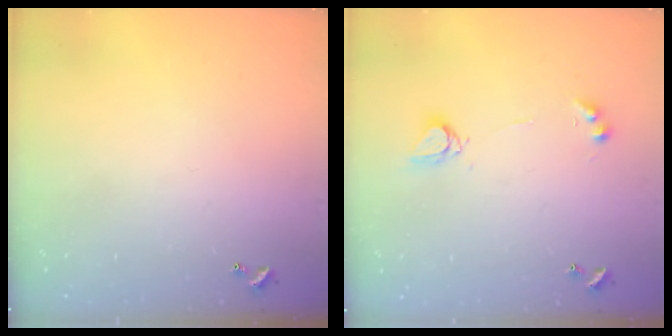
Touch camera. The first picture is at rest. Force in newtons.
{"total": 4.9, "press": 4.9, "slide": 0.3}